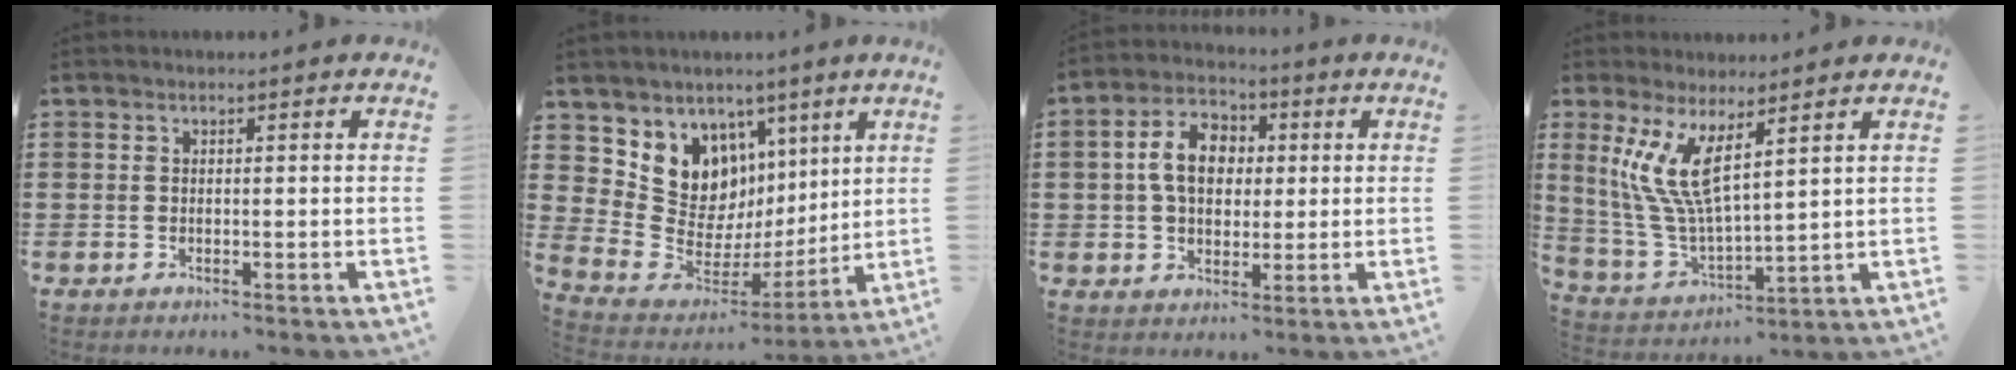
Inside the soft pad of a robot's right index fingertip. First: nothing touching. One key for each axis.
{"total": 10.4, "fx": 4.7, "fy": 9.0, "fz": 2.3, "tx": -0.076, "ty": -0.054, "tz": 0.097}
{"total": 8.0, "fx": 0.8, "fy": 5.6, "fz": 5.6, "tx": -0.120, "ty": 0.015, "tz": 0.009}
{"total": 9.0, "fx": 4.1, "fy": 2.5, "fz": 7.7, "tx": -0.196, "ty": -0.024, "tz": 0.066}